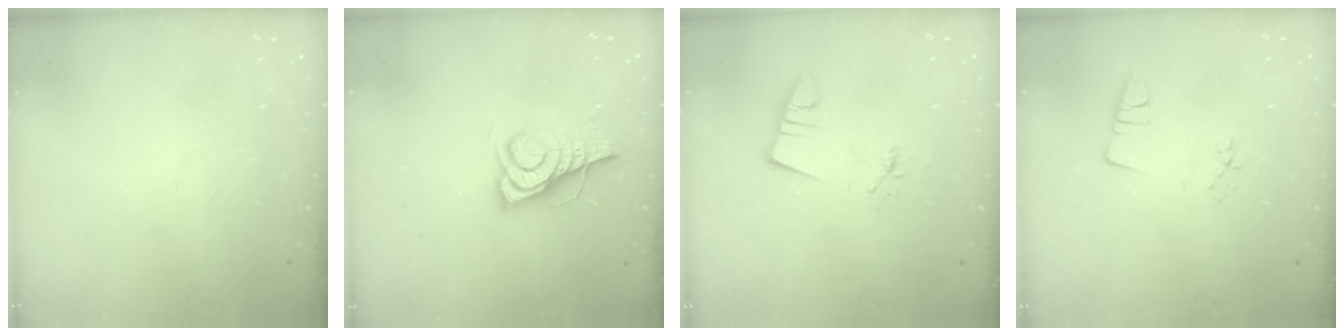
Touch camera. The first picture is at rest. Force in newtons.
{"total": 9.2, "press": 9.1, "slide": 1.7}
{"total": 2.8, "press": 2.8, "slide": 0.4}
{"total": 2.2, "press": 1.7, "slide": 1.4}